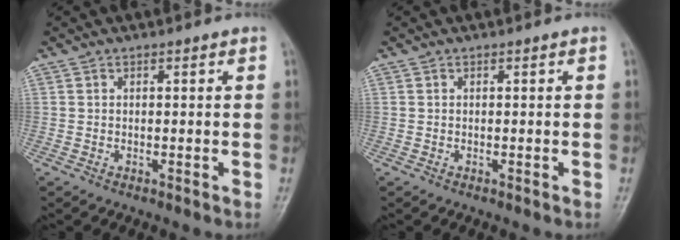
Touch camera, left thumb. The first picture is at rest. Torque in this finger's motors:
{"motor_torque": [0.00, 0.00, 0.00, -0.01, 0.00]}